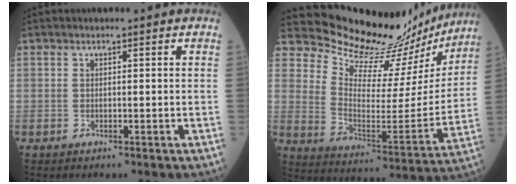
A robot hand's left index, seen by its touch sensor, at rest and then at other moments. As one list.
[{"total": 21.1, "force": [20.0, 5.1, 4.3], "torque": [-0.071, -0.068, 0.270]}]